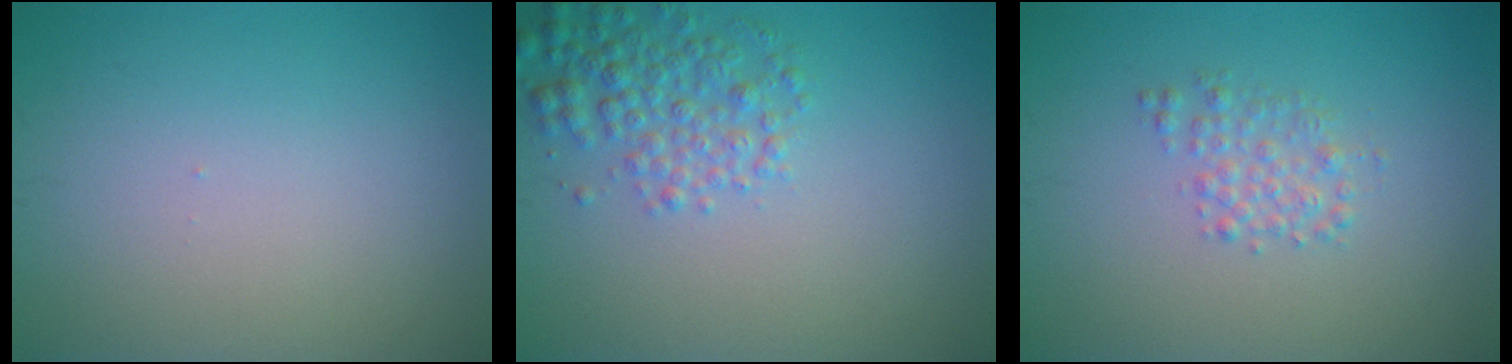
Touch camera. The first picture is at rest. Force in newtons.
{"total": 3.3, "press": 3.3, "slide": 0.1}
{"total": 1.8, "press": 1.8, "slide": 0.0}